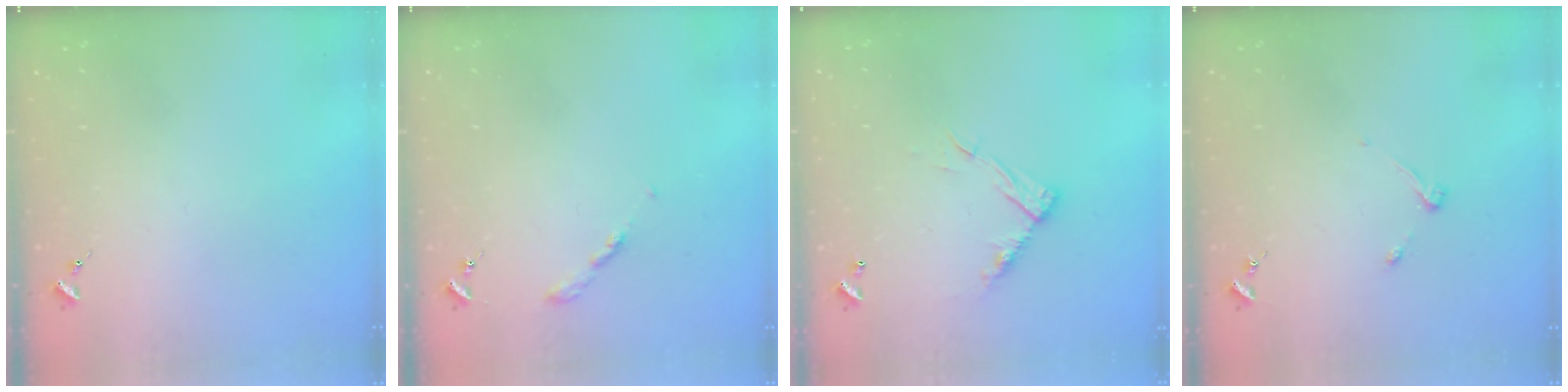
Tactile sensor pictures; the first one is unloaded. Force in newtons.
{"total": 2.7, "press": 2.6, "slide": 0.3}
{"total": 10.6, "press": 10.6, "slide": 0.4}
{"total": 3.8, "press": 3.8, "slide": 0.5}